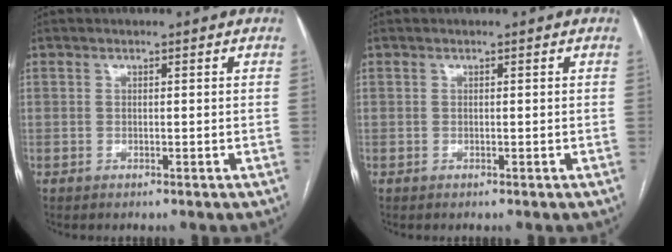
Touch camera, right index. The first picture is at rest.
{"total": 0.0}